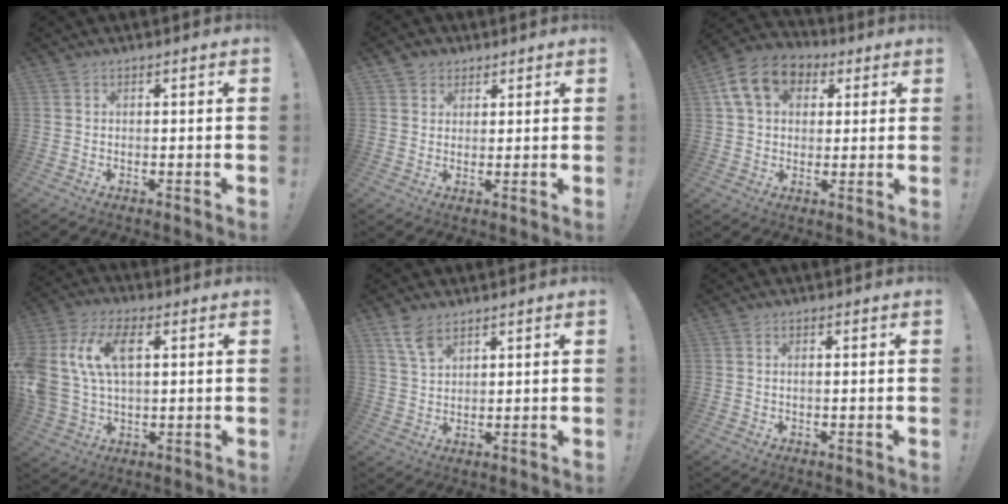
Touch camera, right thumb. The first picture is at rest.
{"total": 3.7, "force": [2.0, 3.2, 0.2], "torque": [0.001, -0.008, 0.035]}
{"total": 14.2, "force": [5.0, 10.5, 8.1], "torque": [-0.120, -0.005, 0.099]}
{"total": 15.6, "force": [4.1, 9.8, 11.4], "torque": [-0.236, 0.003, 0.074]}
{"total": 6.3, "force": [4.4, 3.0, 3.4], "torque": [-0.060, -0.021, 0.082]}
{"total": 1.0, "force": [-0.1, 0.2, 1.0], "torque": [-0.024, 0.003, -0.001]}